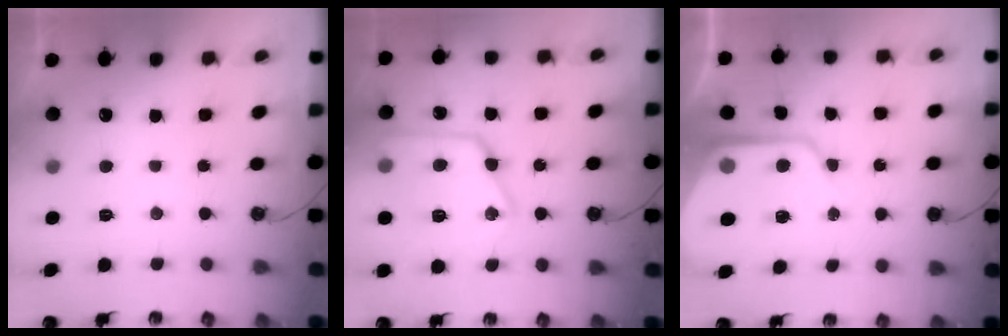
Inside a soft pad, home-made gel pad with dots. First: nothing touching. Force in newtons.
{"total": 18.8, "press": 18.7, "slide": 1.6}
{"total": 12.5, "press": 12.4, "slide": 1.3}